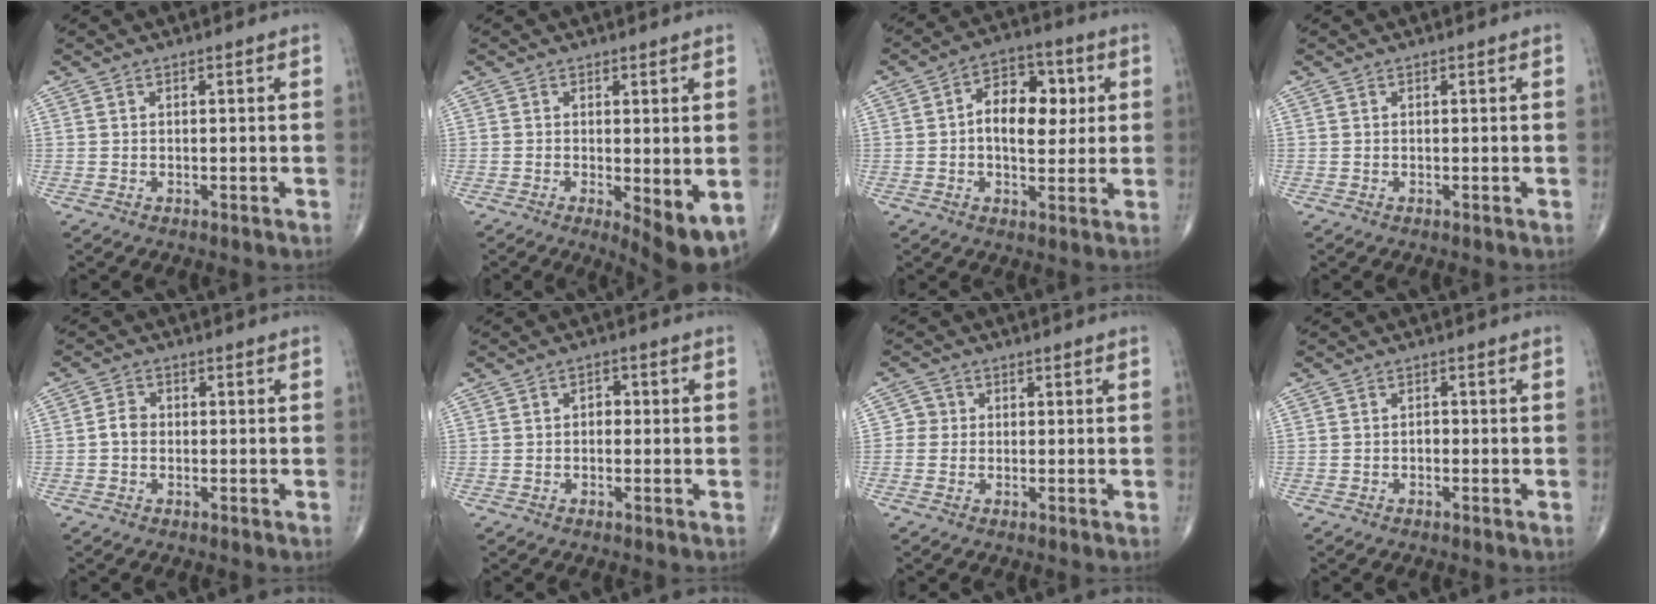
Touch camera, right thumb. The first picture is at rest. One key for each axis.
{"total": 6.7, "fx": -1.2, "fy": 2.2, "fz": 6.2, "tx": -0.087, "ty": -0.020, "tz": -0.015}
{"total": 11.2, "fx": 1.4, "fy": 7.0, "fz": 8.6, "tx": -0.101, "ty": 0.013, "tz": 0.017}
{"total": 0.0}
{"total": 2.7, "fx": -0.4, "fy": 2.1, "fz": 1.5, "tx": -0.021, "ty": 0.011, "tz": -0.015}
{"total": 2.4, "fx": 0.0, "fy": 1.7, "fz": 1.7, "tx": -0.014, "ty": 0.009, "tz": -0.004}
{"total": 2.4, "fx": -0.1, "fy": 2.3, "fz": 0.4, "tx": 0.012, "ty": 0.008, "tz": -0.009}
{"total": 1.1, "fx": -0.4, "fy": 0.7, "fz": 0.6, "tx": -0.005, "ty": 0.003, "tz": -0.011}